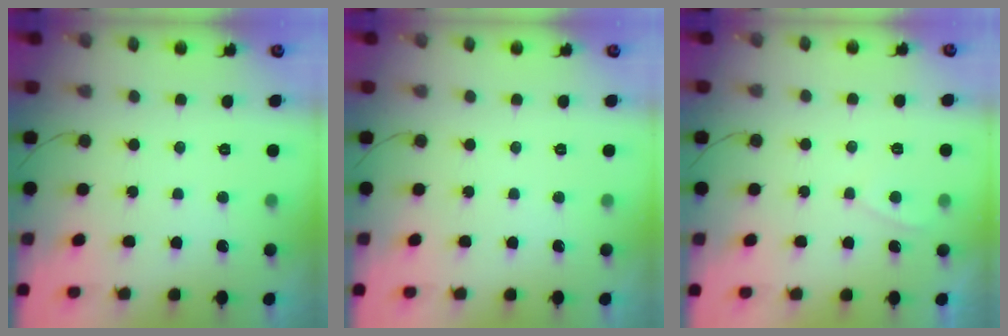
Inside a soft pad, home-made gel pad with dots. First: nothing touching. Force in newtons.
{"total": 0.0}
{"total": 2.0, "press": 2.0, "slide": 0.2}